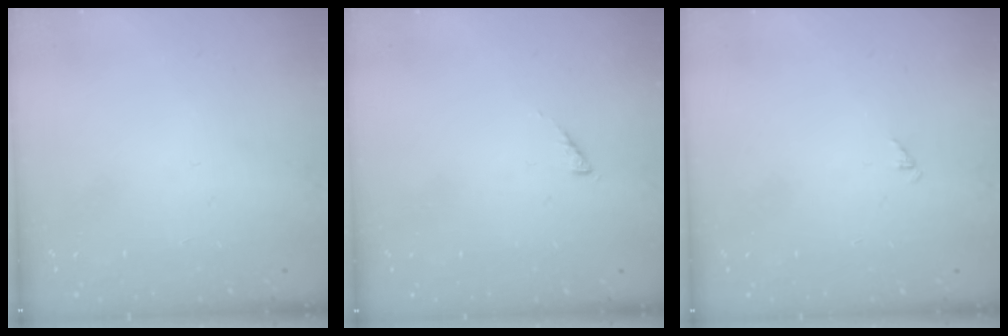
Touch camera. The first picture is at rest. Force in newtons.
{"total": 1.6, "press": 1.5, "slide": 0.3}
{"total": 1.2, "press": 1.1, "slide": 0.3}